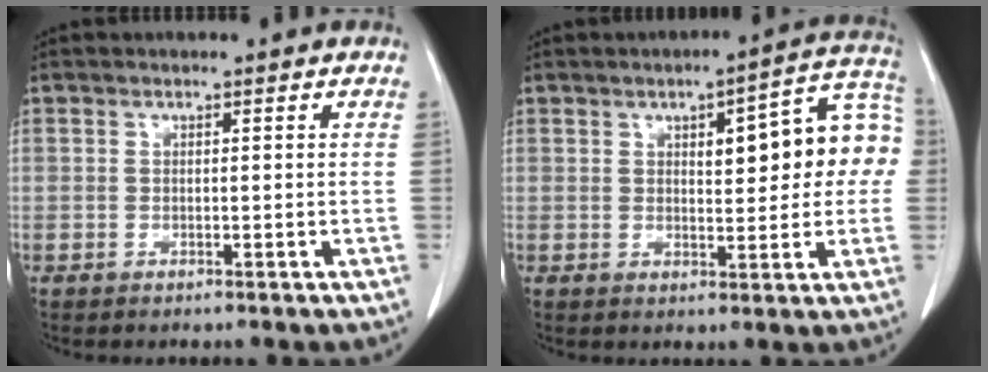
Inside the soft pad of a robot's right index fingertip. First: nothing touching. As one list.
[{"total": 12.4, "force": [1.9, 3.7, 11.7], "torque": [-0.144, 0.039, 0.025]}]